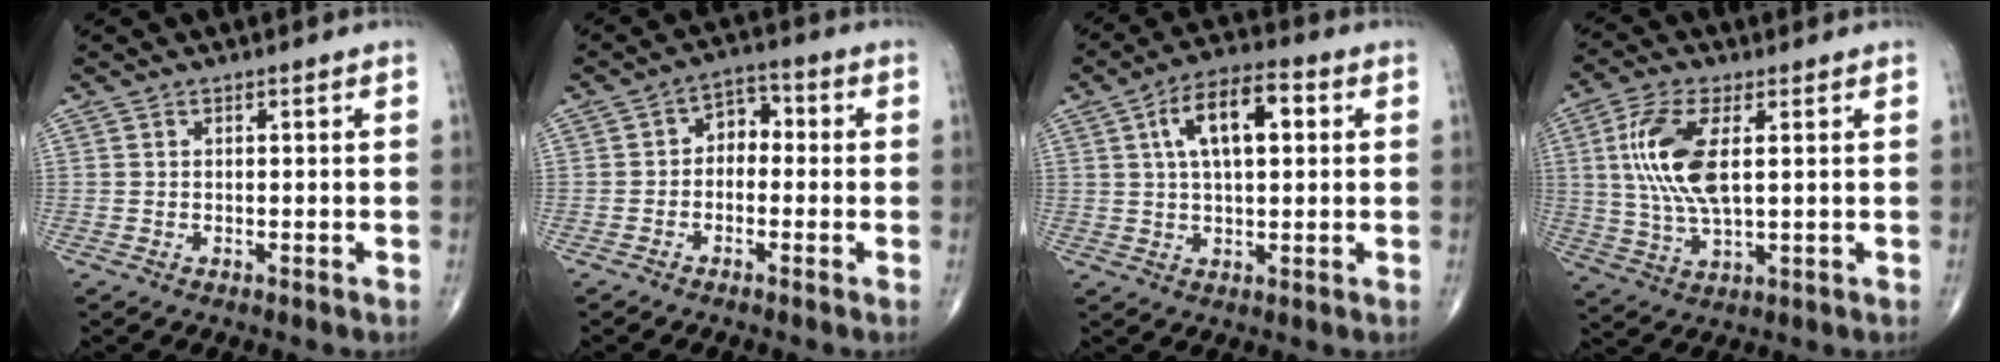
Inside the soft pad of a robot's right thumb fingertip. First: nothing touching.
{"total": 4.8, "force": [-0.7, 3.5, 3.1], "torque": [-0.023, 0.027, -0.029]}
{"total": 11.4, "force": [2.9, 5.2, 9.7], "torque": [-0.155, 0.017, 0.042]}
{"total": 12.1, "force": [2.3, 4.9, 10.8], "torque": [-0.240, -0.005, 0.047]}